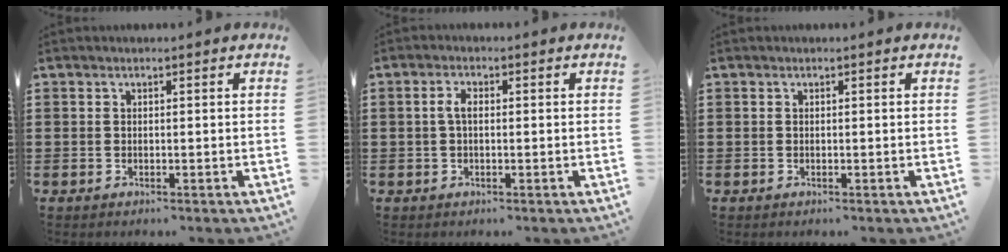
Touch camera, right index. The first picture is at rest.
{"total": 2.4, "force": [0.0, 1.1, 2.2], "torque": [-0.051, 0.000, -0.004]}
{"total": 0.0}